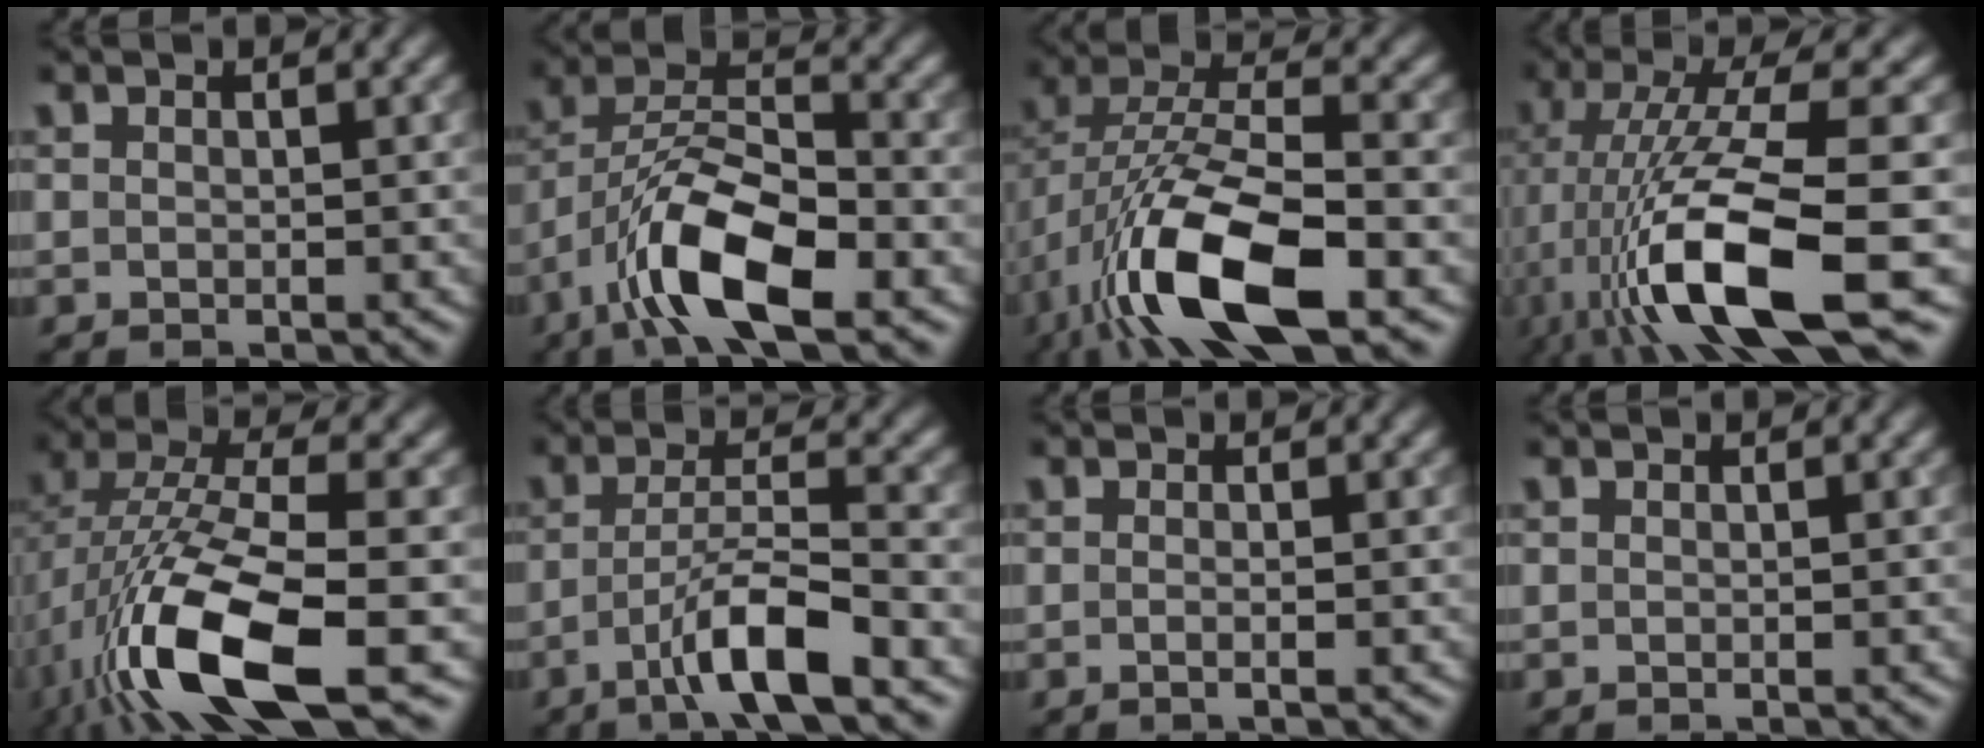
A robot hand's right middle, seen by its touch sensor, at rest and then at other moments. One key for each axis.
{"total": 9.7, "fx": -5.1, "fy": 3.4, "fz": 7.5, "tx": -0.135, "ty": 0.011, "tz": -0.099}
{"total": 12.3, "fx": -5.5, "fy": 4.6, "fz": 10.0, "tx": -0.200, "ty": -0.004, "tz": -0.104}
{"total": 13.1, "fx": -4.8, "fy": 3.3, "fz": 11.7, "tx": -0.213, "ty": -0.010, "tz": -0.080}
{"total": 13.4, "fx": -5.0, "fy": 4.9, "fz": 11.5, "tx": -0.238, "ty": -0.009, "tz": -0.093}
{"total": 6.0, "fx": -3.1, "fy": 1.0, "fz": 5.0, "tx": -0.085, "ty": 0.009, "tz": -0.059}
{"total": 1.1, "fx": -0.2, "fy": 0.4, "fz": 1.1, "tx": -0.013, "ty": -0.009, "tz": -0.010}
{"total": 0.0}